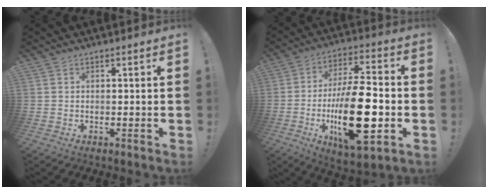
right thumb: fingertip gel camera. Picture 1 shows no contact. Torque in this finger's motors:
{"motor_torque": [2.46, 2.54, 1.51, -1.26, 0.56]}